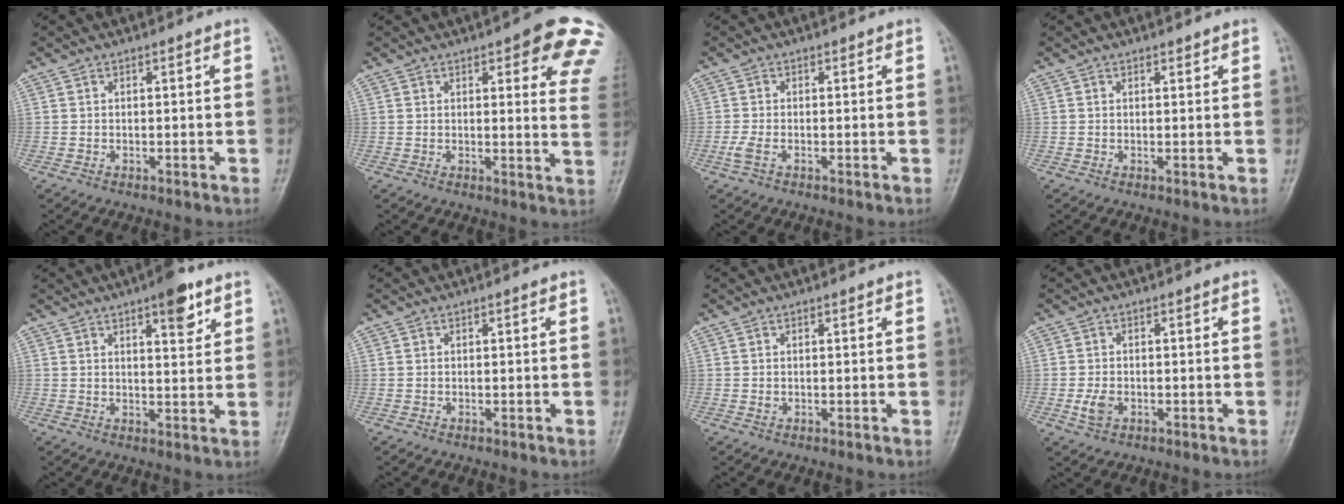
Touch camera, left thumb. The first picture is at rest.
{"total": 13.7, "force": [7.5, 4.2, 10.6], "torque": [-0.086, -0.032, 0.069]}
{"total": 1.9, "force": [-0.8, 0.9, 1.5], "torque": [-0.039, -0.002, -0.016]}
{"total": 0.6, "force": [0.5, 0.3, 0.1], "torque": [0.001, -0.005, 0.009]}
{"total": 6.8, "force": [4.0, 2.3, 5.0], "torque": [-0.051, -0.019, 0.053]}
{"total": 0.0}
{"total": 0.5, "force": [0.1, 0.5, 0.2], "torque": [0.003, 0.000, 0.005]}
{"total": 3.0, "force": [-1.0, 2.1, 1.9], "torque": [-0.037, 0.000, -0.016]}